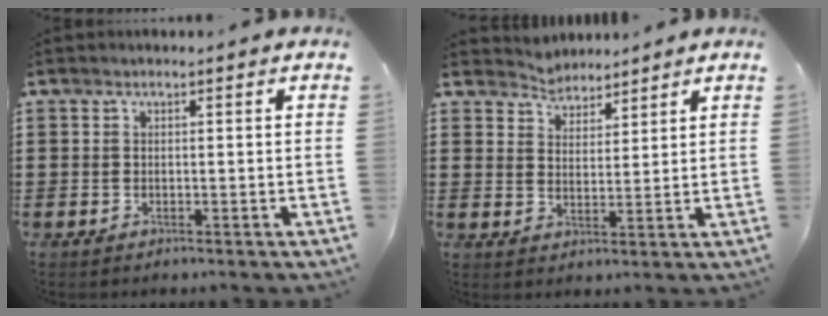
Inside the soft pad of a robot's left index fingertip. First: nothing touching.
{"total": 3.6, "force": [3.3, 1.1, -0.9], "torque": [0.000, -0.009, 0.060]}